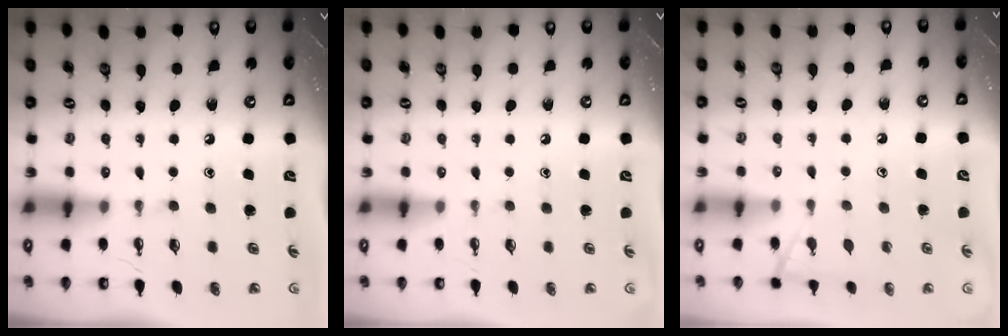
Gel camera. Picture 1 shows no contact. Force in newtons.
{"total": 0.0}
{"total": 6.2, "press": 6.2, "slide": 0.7}